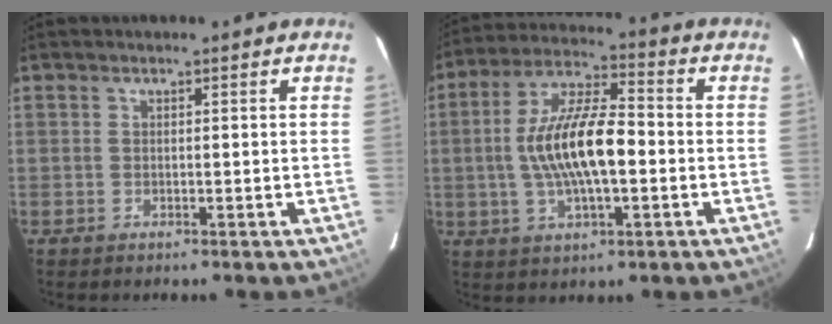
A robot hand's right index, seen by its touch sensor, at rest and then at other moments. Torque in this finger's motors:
{"motor_torque": [0.64, -0.08, 0.55, 0.21]}